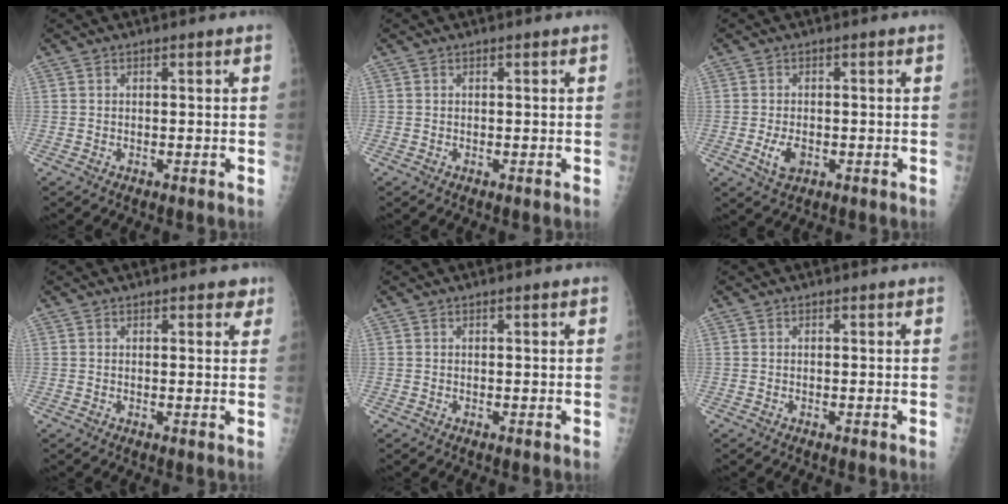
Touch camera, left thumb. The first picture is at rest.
{"total": 0.0}
{"total": 4.1, "force": [-1.2, 2.4, 3.1], "torque": [-0.055, 0.003, -0.017]}
{"total": 2.8, "force": [1.7, 1.3, 1.8], "torque": [-0.005, -0.004, 0.016]}
{"total": 0.6, "force": [0.2, 0.1, 0.5], "torque": [-0.010, 0.002, 0.002]}
{"total": 0.0}